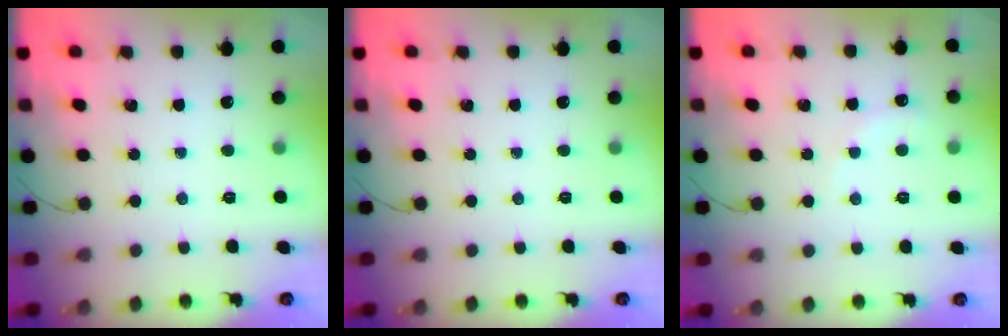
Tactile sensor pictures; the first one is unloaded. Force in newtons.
{"total": 0.0}
{"total": 4.6, "press": 4.5, "slide": 1.2}